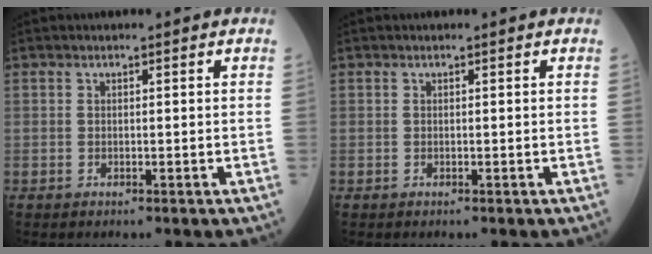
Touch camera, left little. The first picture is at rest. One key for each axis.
{"total": 0.0}